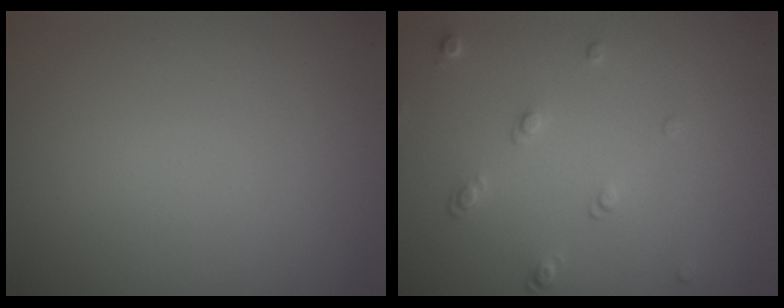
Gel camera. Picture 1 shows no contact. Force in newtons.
{"total": 1.5, "press": 1.0, "slide": 1.1}